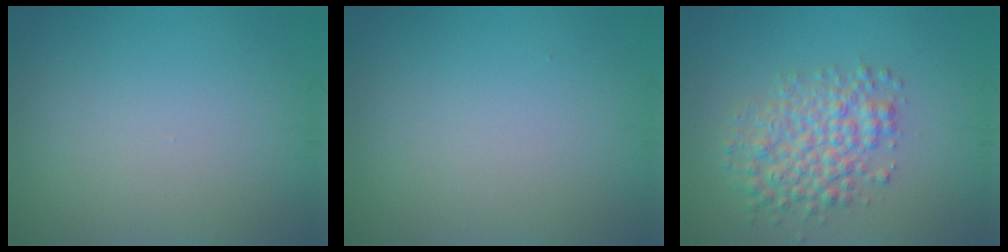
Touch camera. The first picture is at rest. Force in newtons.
{"total": 0.0}
{"total": 4.6, "press": 4.6, "slide": 0.2}